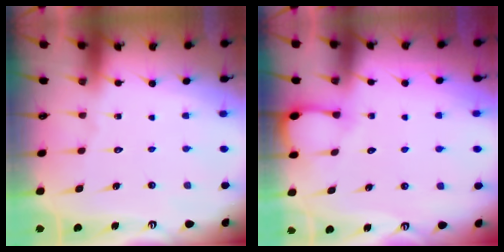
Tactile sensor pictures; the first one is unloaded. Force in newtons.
{"total": 4.2, "press": 4.2, "slide": 0.3}